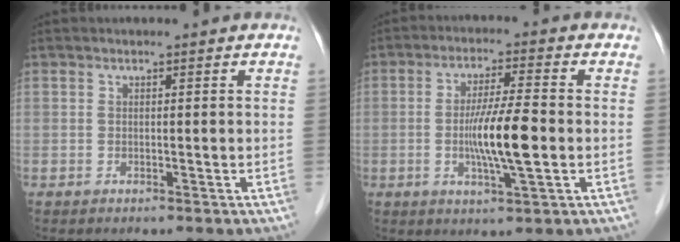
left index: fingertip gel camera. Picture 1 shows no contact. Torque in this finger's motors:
{"motor_torque": [1.30, 0.84, 0.28, 0.10]}